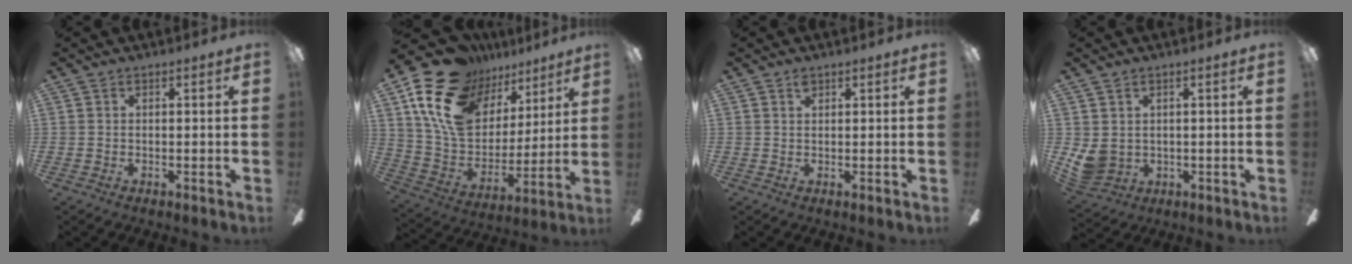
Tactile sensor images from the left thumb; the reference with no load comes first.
{"total": 21.2, "force": [12.8, 13.0, 10.7], "torque": [-0.193, -0.068, 0.238]}
{"total": 1.5, "force": [1.1, 0.7, 0.7], "torque": [-0.008, -0.003, 0.018]}
{"total": 5.3, "force": [1.3, 4.4, 2.7], "torque": [-0.076, -0.007, 0.026]}